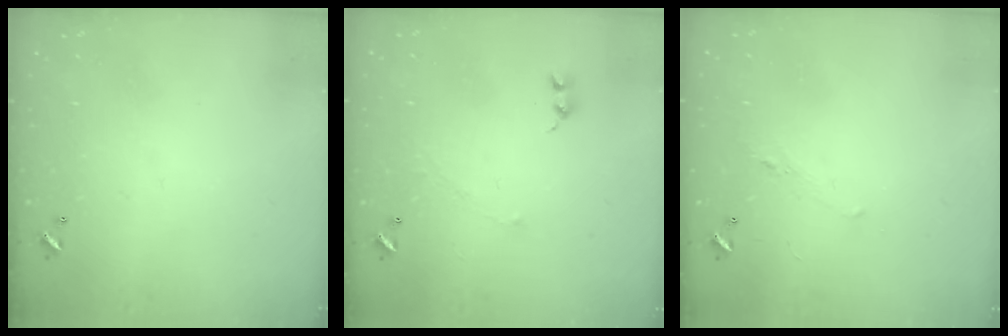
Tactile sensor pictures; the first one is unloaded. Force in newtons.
{"total": 2.0, "press": 1.9, "slide": 0.7}
{"total": 0.7, "press": 0.2, "slide": 0.6}